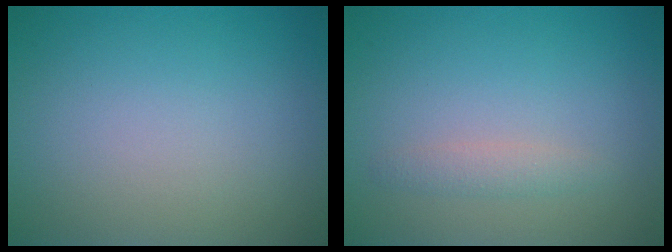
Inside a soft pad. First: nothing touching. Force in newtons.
{"total": 1.3, "press": 1.3, "slide": 0.0}